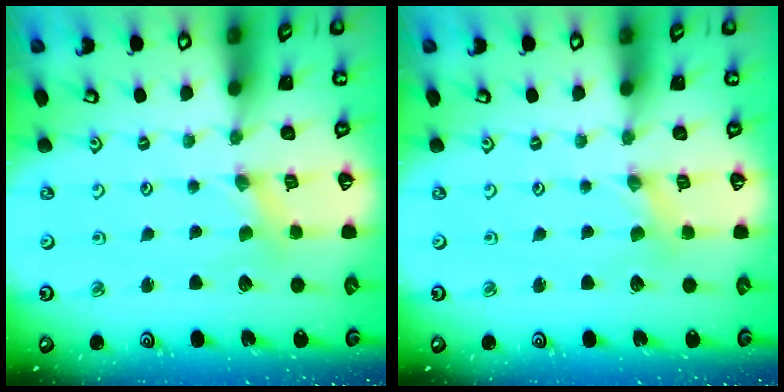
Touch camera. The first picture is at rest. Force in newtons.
{"total": 1.1, "press": 1.1, "slide": 0.2}